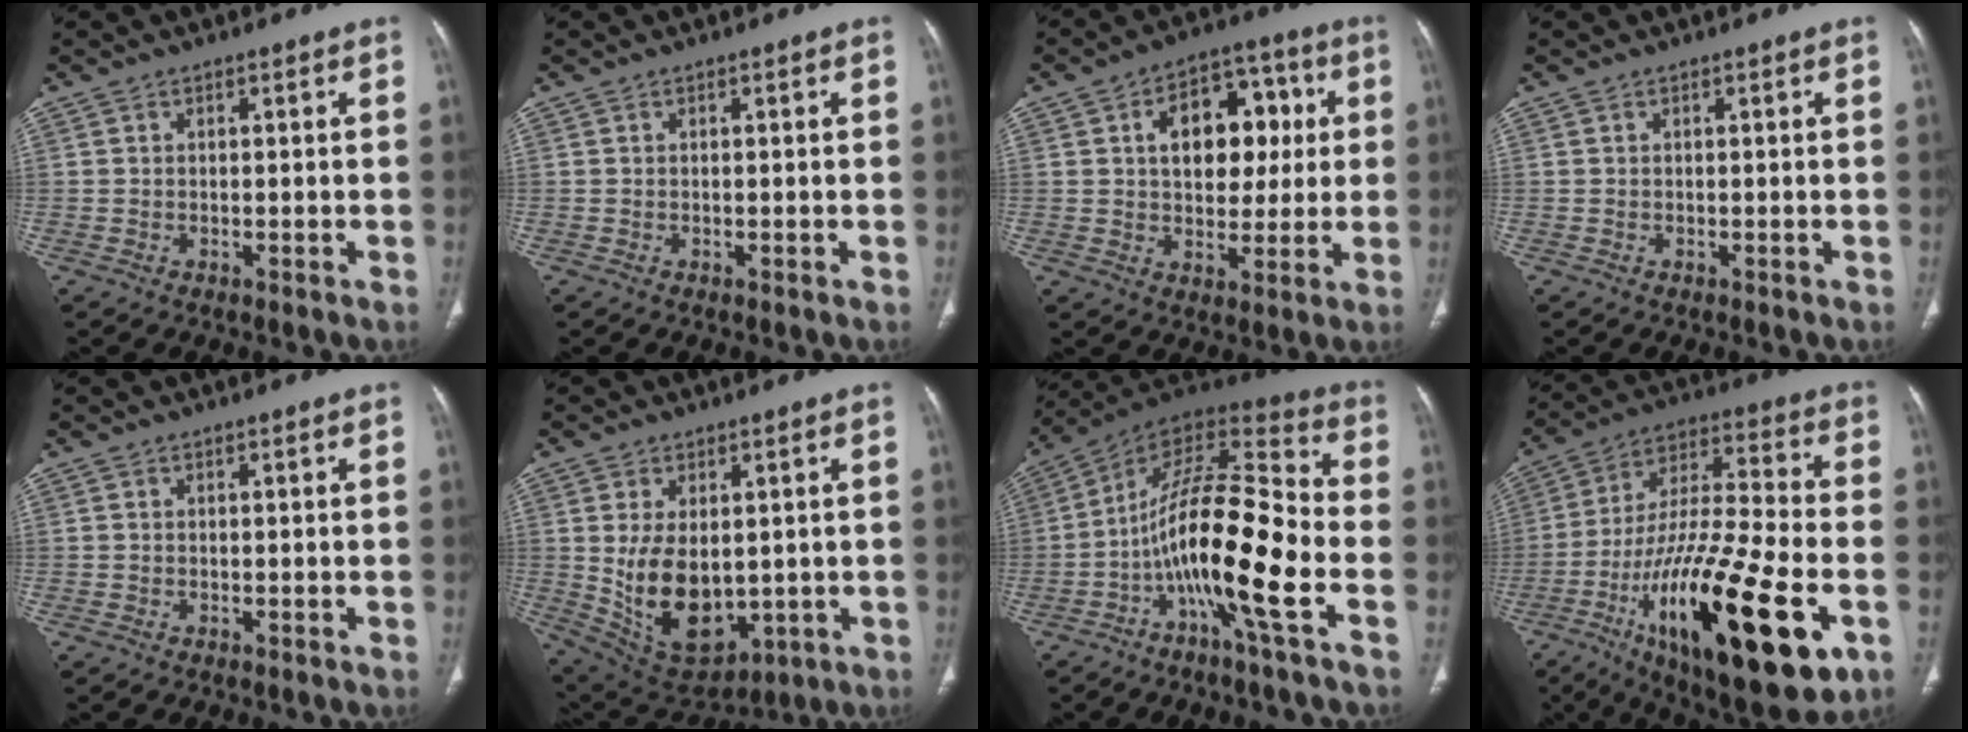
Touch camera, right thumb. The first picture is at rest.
{"total": 0.0}
{"total": 14.8, "force": [3.0, 10.0, 10.5], "torque": [-0.106, 0.017, 0.043]}
{"total": 0.0}
{"total": 0.0}
{"total": 14.5, "force": [-0.2, 8.8, 11.5], "torque": [-0.178, -0.013, 0.032]}
{"total": 19.3, "force": [-6.5, 3.7, 17.8], "torque": [-0.327, 0.063, -0.119]}
{"total": 31.9, "force": [-11.5, 9.9, 28.1], "torque": [-0.479, 0.033, -0.179]}